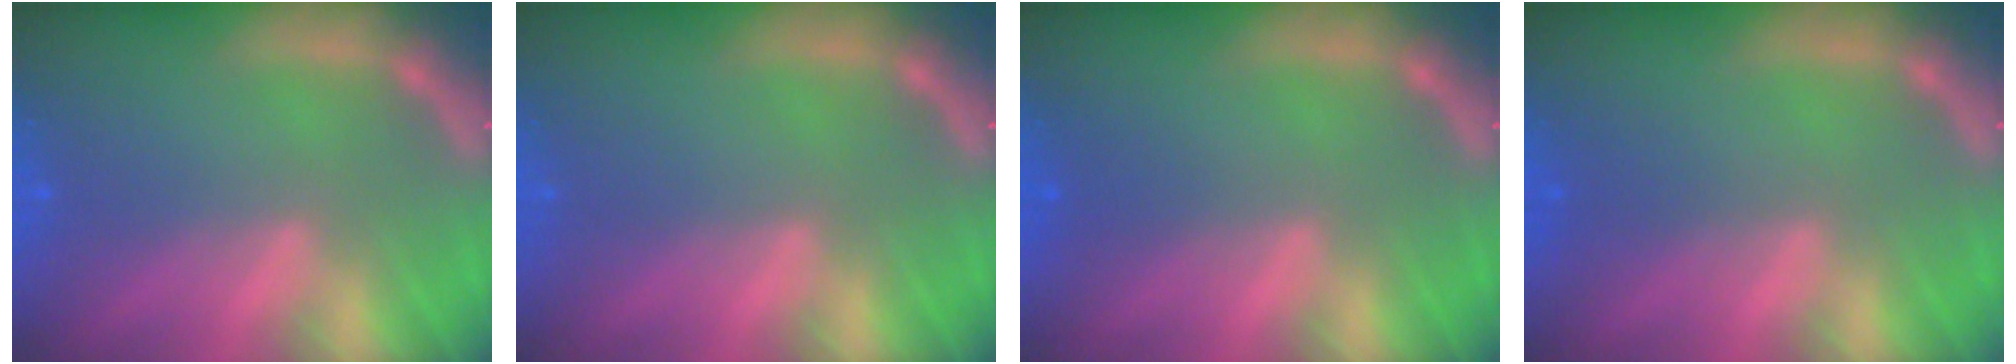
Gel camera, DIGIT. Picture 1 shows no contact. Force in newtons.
{"total": 0.0}
{"total": 1.0}
{"total": 1.0}